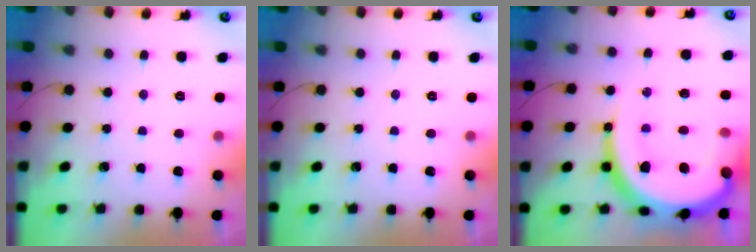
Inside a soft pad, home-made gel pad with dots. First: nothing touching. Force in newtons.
{"total": 0.0}
{"total": 24.2, "press": 24.1, "slide": 2.1}